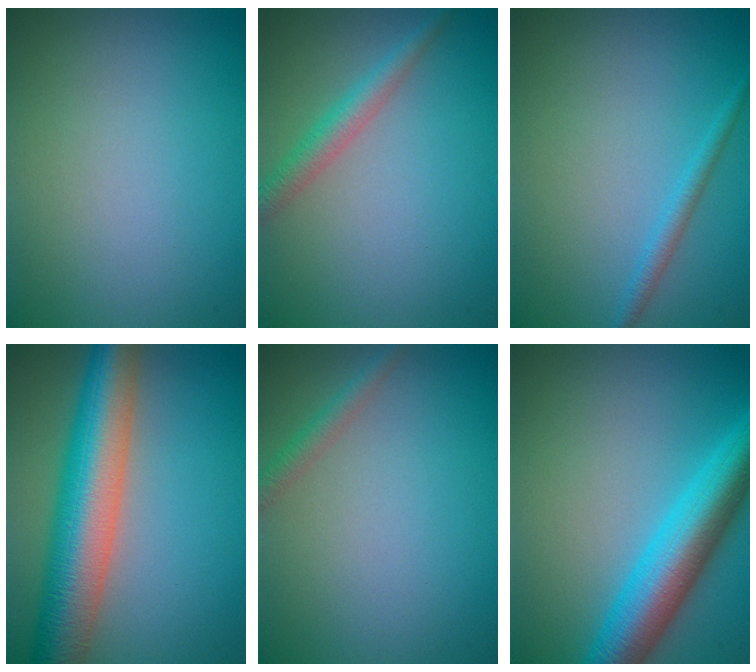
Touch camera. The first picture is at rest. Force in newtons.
{"total": 2.3, "press": 2.3, "slide": 0.1}
{"total": 1.4, "press": 1.4, "slide": 0.1}
{"total": 10.0, "press": 10.0, "slide": 0.3}
{"total": 1.4, "press": 1.4, "slide": 0.1}
{"total": 7.6, "press": 7.6, "slide": 0.2}